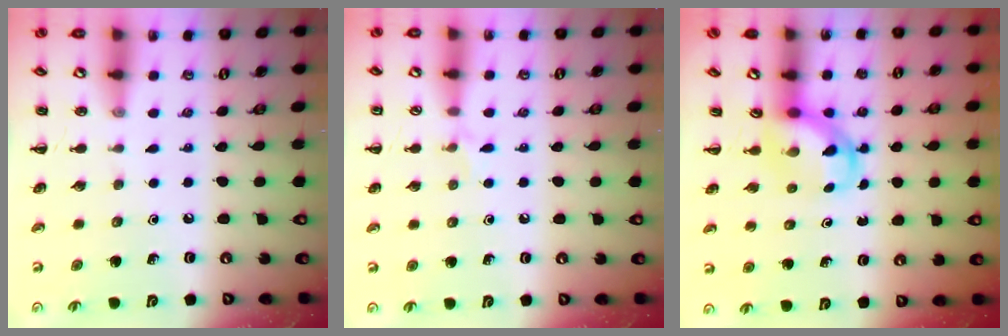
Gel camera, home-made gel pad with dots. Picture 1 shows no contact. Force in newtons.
{"total": 4.2, "press": 3.9, "slide": 1.6}
{"total": 3.6, "press": 3.6, "slide": 0.5}